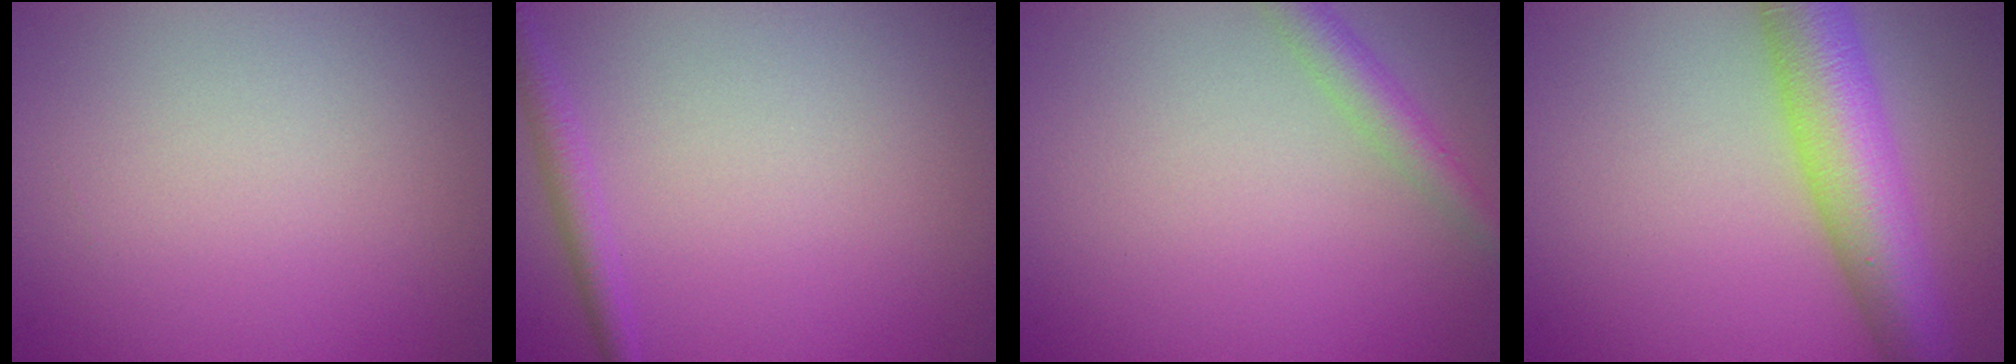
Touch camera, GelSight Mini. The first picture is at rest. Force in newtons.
{"total": 1.8, "press": 1.8, "slide": 0.1}
{"total": 2.3, "press": 2.3, "slide": 0.1}
{"total": 8.6, "press": 8.6, "slide": 0.2}